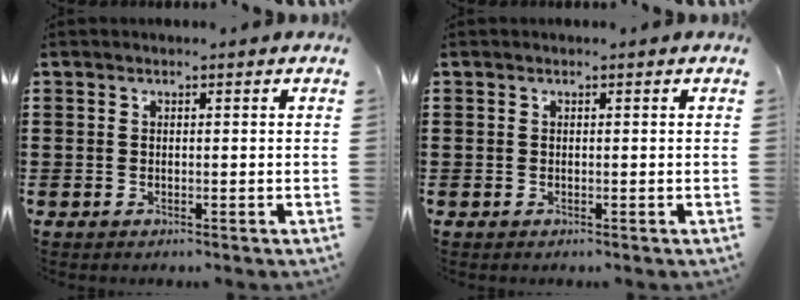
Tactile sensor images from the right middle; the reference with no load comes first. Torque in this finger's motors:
{"motor_torque": [0.00, 0.00, 0.01, 0.00]}